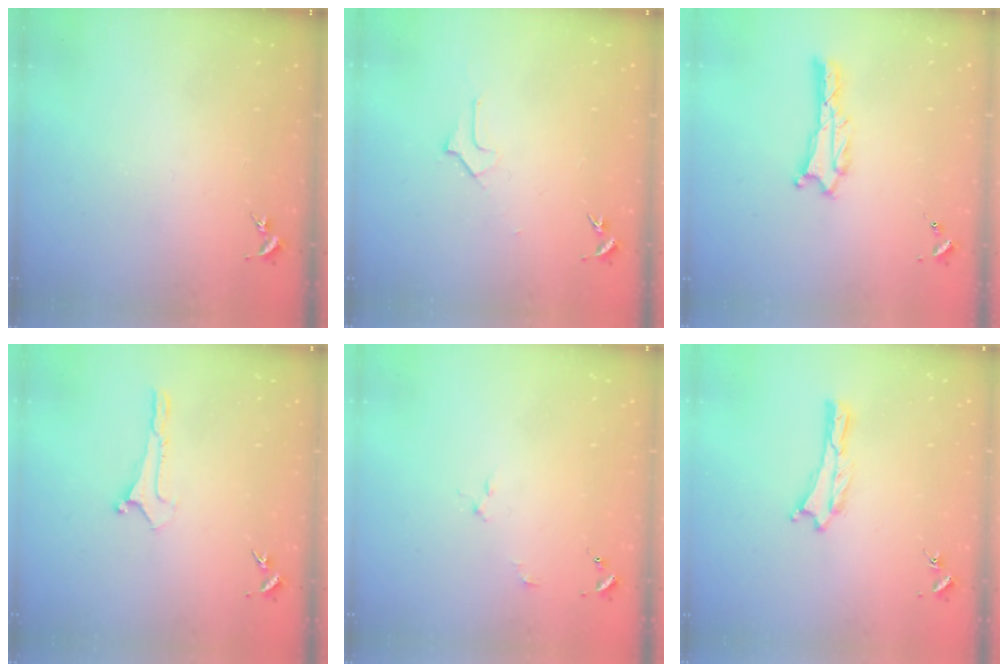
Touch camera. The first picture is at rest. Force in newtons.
{"total": 1.6, "press": 1.6, "slide": 0.1}
{"total": 1.3, "press": 1.2, "slide": 0.1}
{"total": 0.0}
{"total": 2.0, "press": 2.0, "slide": 0.1}
{"total": 0.0}